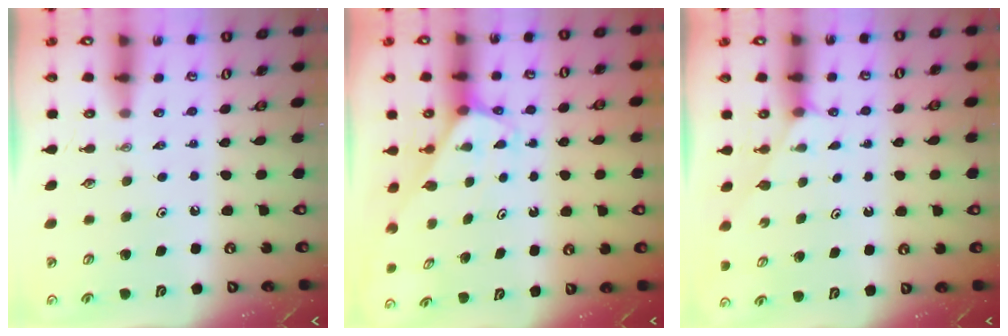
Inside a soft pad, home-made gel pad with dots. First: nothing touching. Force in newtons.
{"total": 2.5, "press": 2.5, "slide": 0.1}
{"total": 2.2, "press": 2.2, "slide": 0.4}